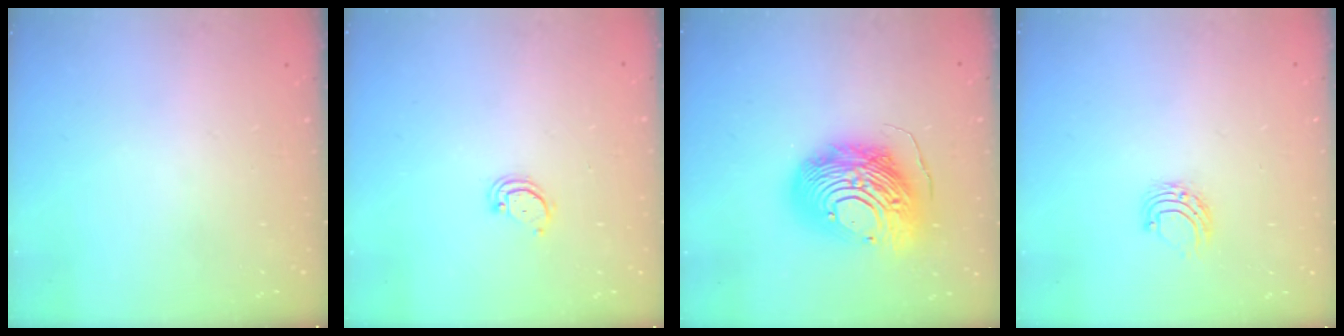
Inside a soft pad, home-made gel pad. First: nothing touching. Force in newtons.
{"total": 2.9, "press": 2.9, "slide": 0.2}
{"total": 18.2, "press": 18.1, "slide": 1.7}
{"total": 4.9, "press": 4.9, "slide": 0.4}